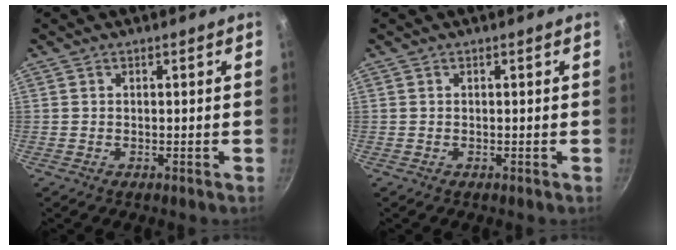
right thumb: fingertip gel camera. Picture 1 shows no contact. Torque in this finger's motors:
{"motor_torque": [0.01, 0.00, -0.10, 0.11, 0.00]}